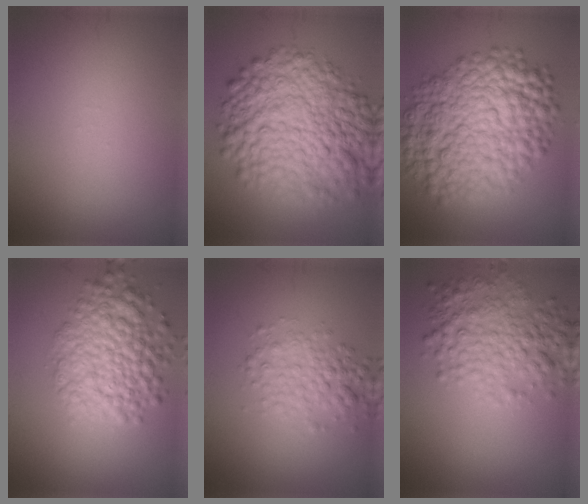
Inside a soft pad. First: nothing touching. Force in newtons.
{"total": 11.9, "press": 11.9, "slide": 0.2}
{"total": 13.0, "press": 13.0, "slide": 0.3}
{"total": 7.4, "press": 7.4, "slide": 0.3}
{"total": 3.6, "press": 3.6, "slide": 0.1}
{"total": 5.7, "press": 5.7, "slide": 0.2}